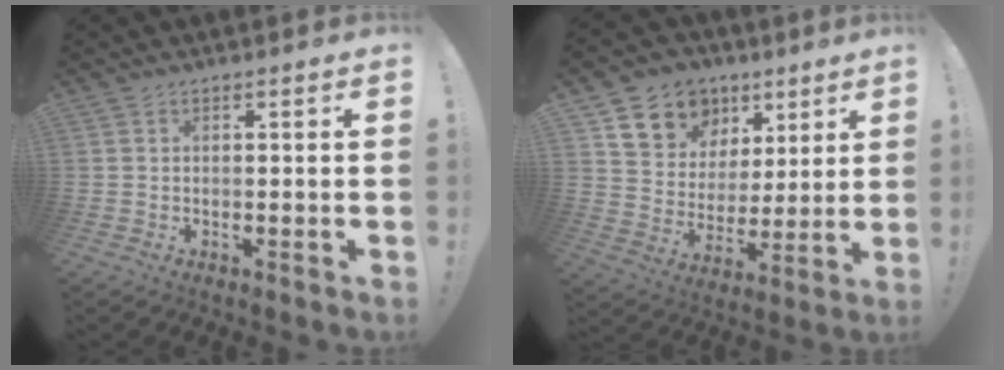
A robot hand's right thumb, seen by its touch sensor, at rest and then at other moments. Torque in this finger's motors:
{"motor_torque": [1.48, 1.64, 0.14, 0.07, 0.01]}